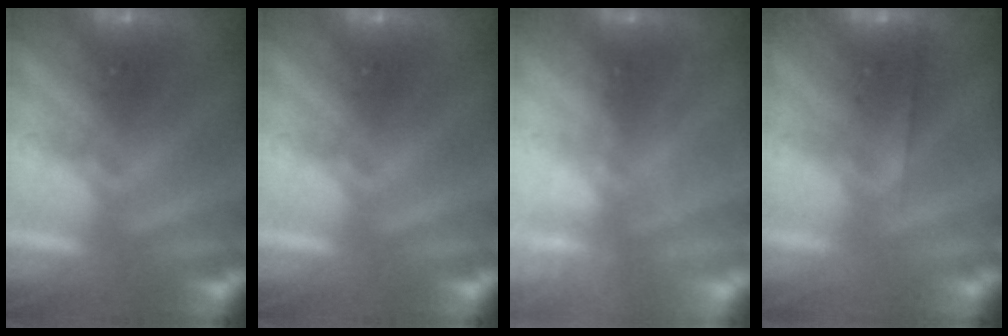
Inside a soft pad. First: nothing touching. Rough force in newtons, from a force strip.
{"total": 0.0}
{"total": 2.1}
{"total": 1.9}